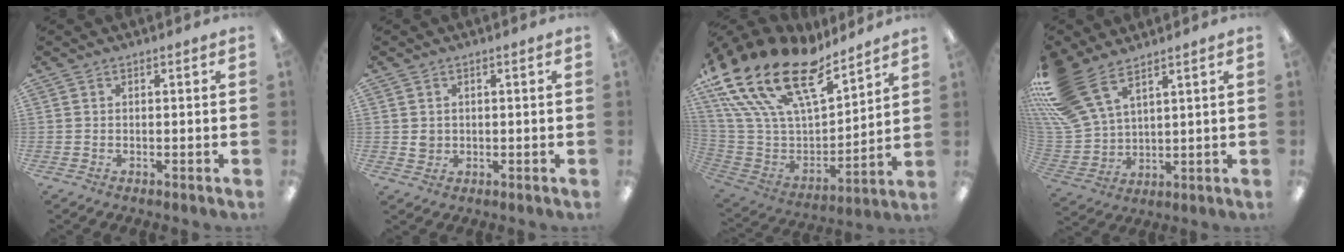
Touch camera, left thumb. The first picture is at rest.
{"total": 2.2, "force": [0.5, 2.1, 0.4], "torque": [-0.012, 0.002, 0.009]}
{"total": 25.1, "force": [18.0, 10.4, 14.1], "torque": [-0.287, -0.120, 0.314]}
{"total": 15.8, "force": [10.5, 7.4, 9.2], "torque": [-0.219, -0.041, 0.201]}